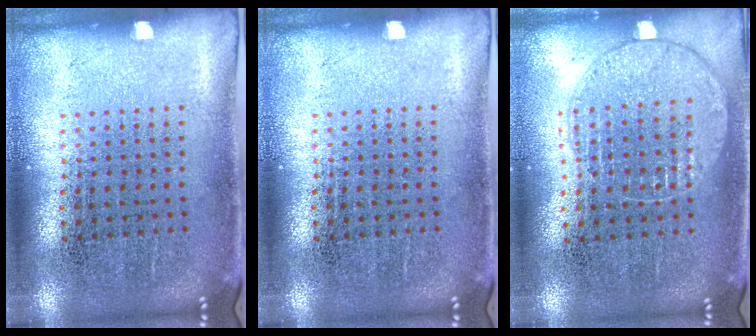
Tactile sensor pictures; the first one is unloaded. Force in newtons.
{"total": 0.0}
{"total": 1.0, "press": 0.9, "slide": 0.3}